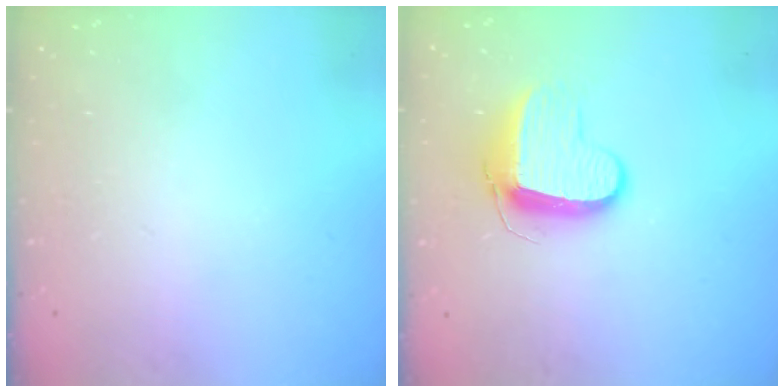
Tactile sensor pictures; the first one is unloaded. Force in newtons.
{"total": 9.7, "press": 9.7, "slide": 0.4}